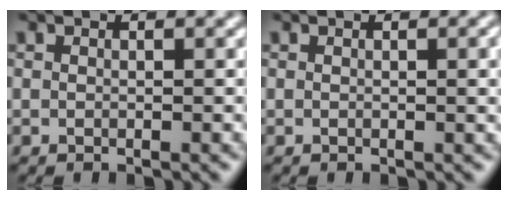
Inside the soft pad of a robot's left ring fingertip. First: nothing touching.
{"total": 1.8, "force": [0.2, 0.5, 1.7], "torque": [-0.018, 0.002, 0.000]}